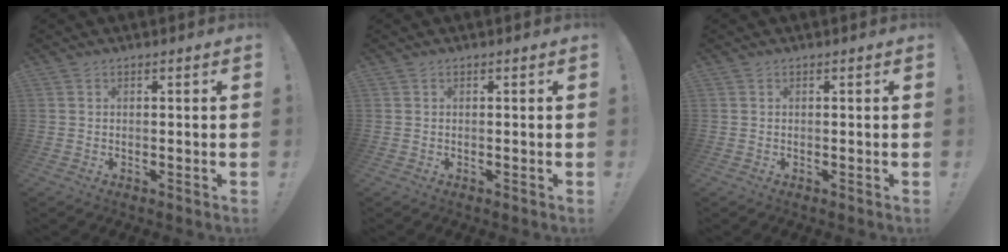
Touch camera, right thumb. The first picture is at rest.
{"total": 0.0}
{"total": 0.0}